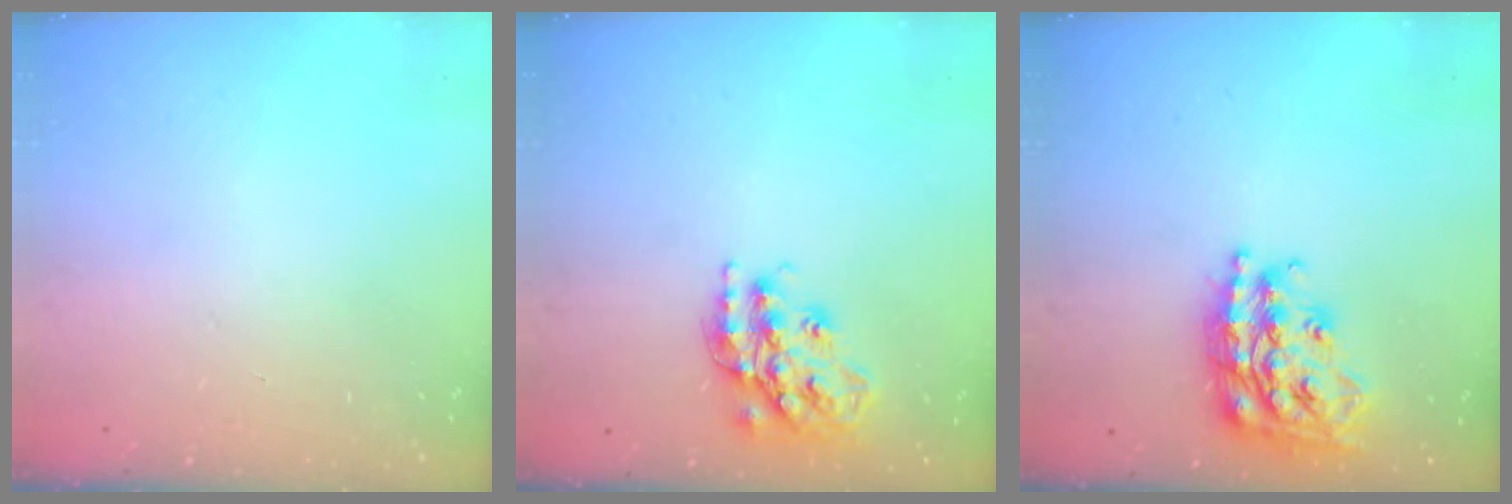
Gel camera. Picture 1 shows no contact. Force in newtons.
{"total": 17.5, "press": 17.5, "slide": 1.3}
{"total": 22.0, "press": 21.9, "slide": 1.4}